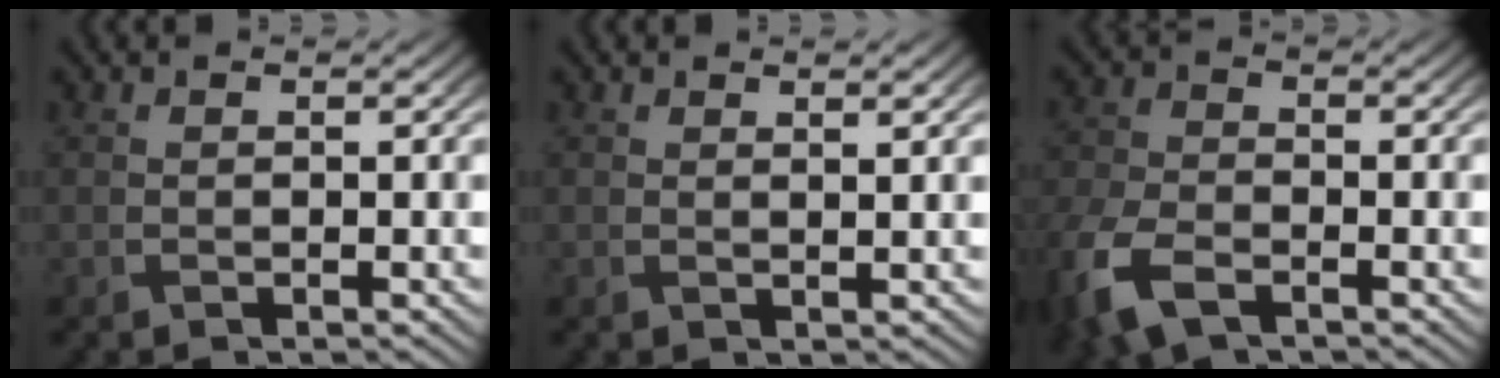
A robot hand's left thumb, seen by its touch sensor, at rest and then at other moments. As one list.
[{"total": 1.4, "force": [1.0, 0.2, 1.0], "torque": [-0.016, 0.003, 0.014]}, {"total": 8.3, "force": [-4.8, 4.4, 5.1], "torque": [-0.136, -0.028, -0.100]}]